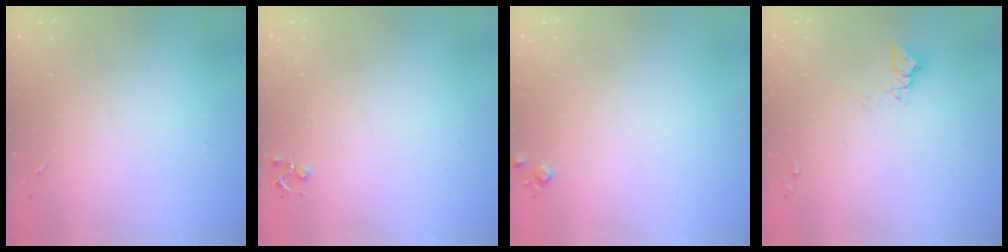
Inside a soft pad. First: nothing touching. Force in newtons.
{"total": 3.9, "press": 3.9, "slide": 0.5}
{"total": 5.1, "press": 5.1, "slide": 0.7}
{"total": 7.3, "press": 7.3, "slide": 0.7}